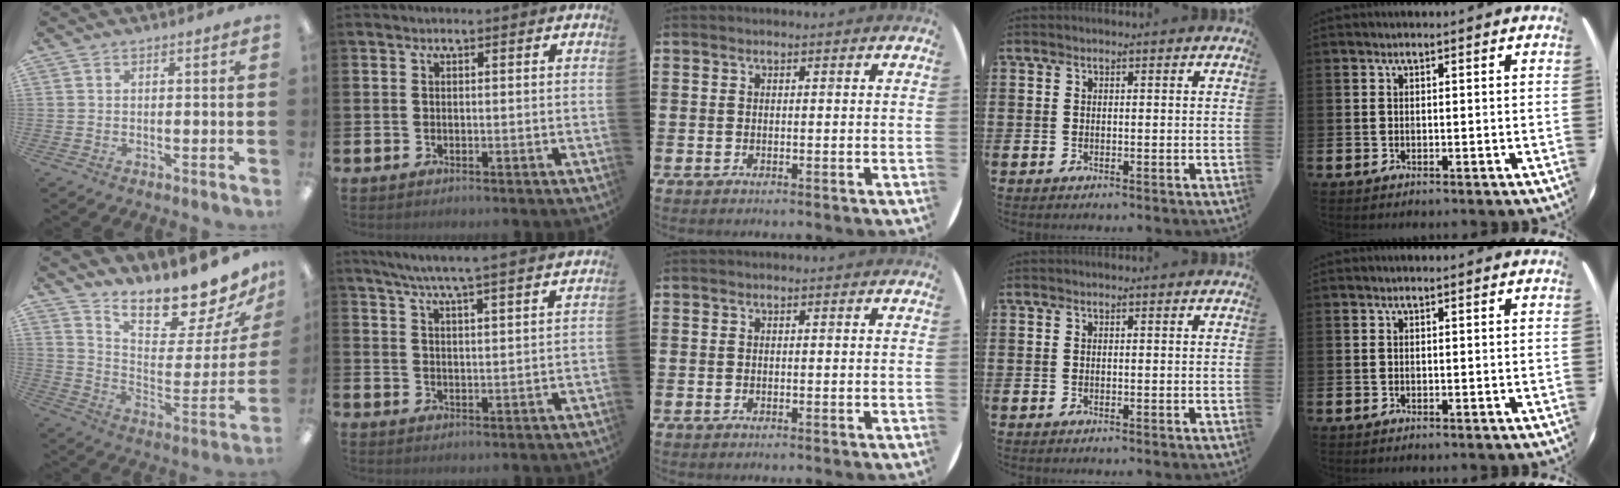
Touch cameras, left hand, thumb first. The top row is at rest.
{"thumb": {"total": 15.3, "force": [14.6, 2.2, 4.0], "torque": [-0.058, -0.140, 0.243]}, "index": {"total": 6.4, "force": [6.0, -0.6, 2.1], "torque": [-0.056, -0.038, 0.103]}}